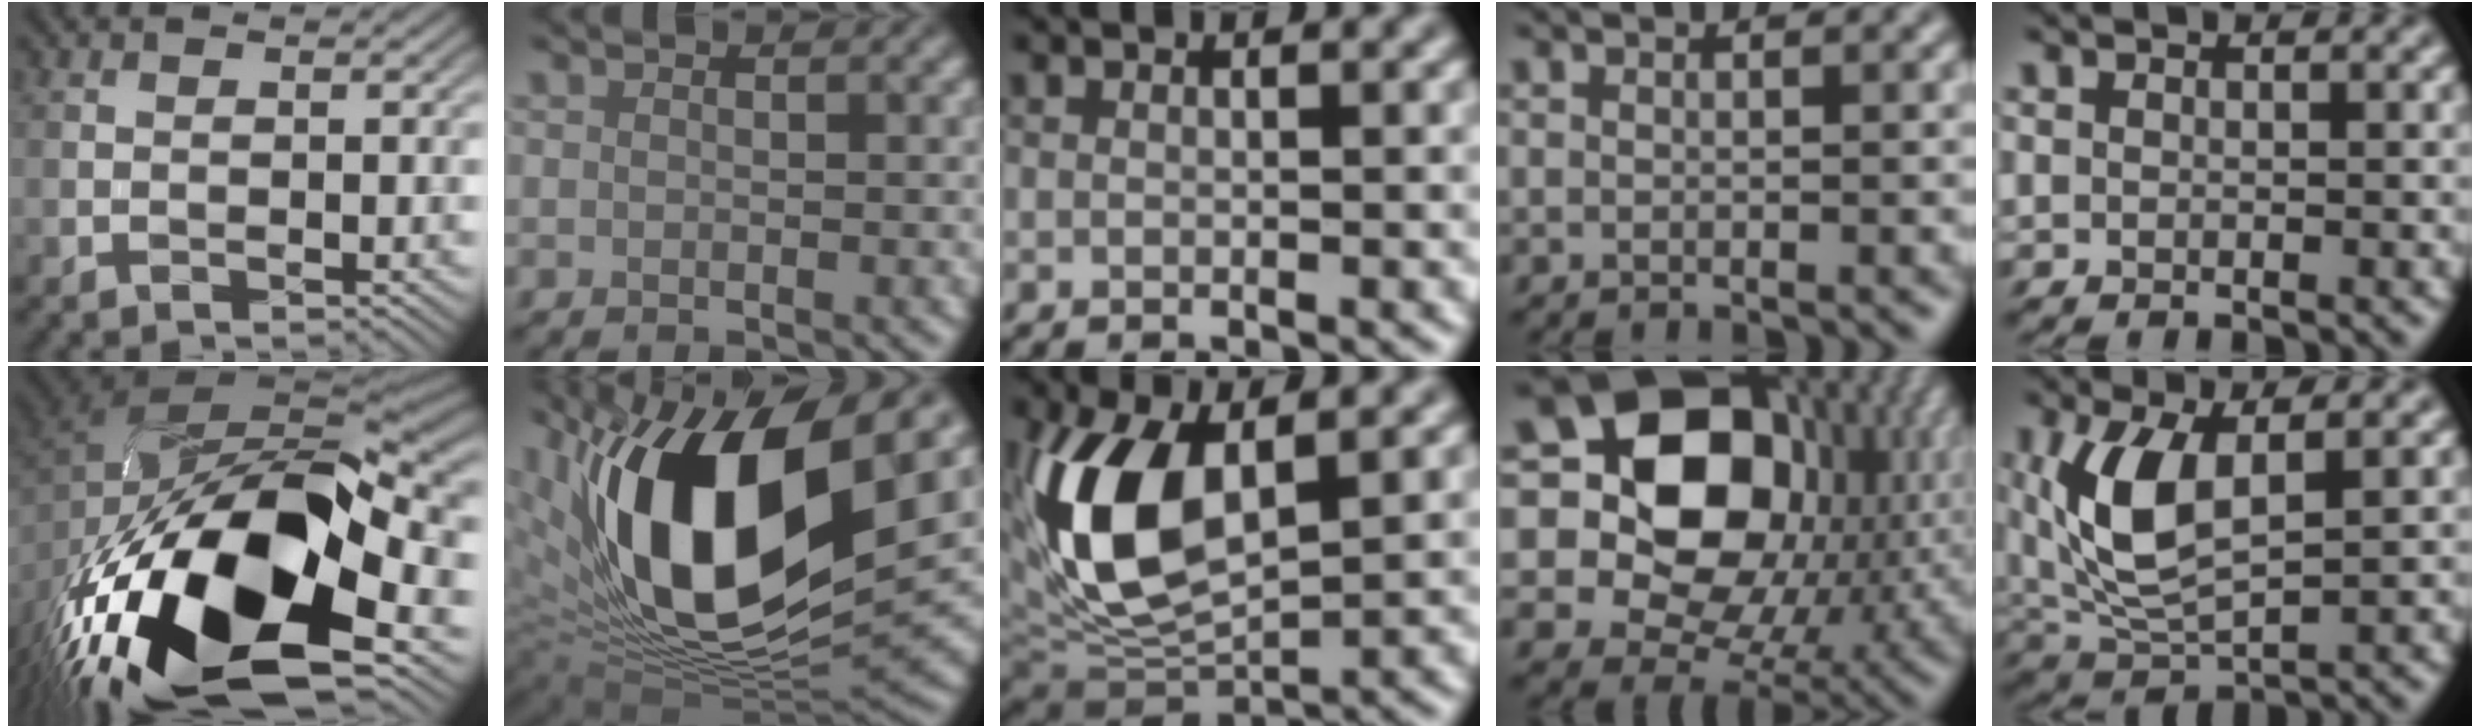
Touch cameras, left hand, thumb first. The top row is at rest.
{"thumb": {"total": 19.1, "force": [-7.1, 10.3, 14.5], "torque": [-0.310, -0.050, -0.102]}, "index": {"total": 17.7, "force": [5.3, 8.0, 14.9], "torque": [-0.271, 0.002, 0.084]}, "middle": {"total": 9.4, "force": [1.3, 4.7, 8.1], "torque": [-0.188, 0.003, 0.028]}, "ring": {"total": 18.8, "force": [3.5, 14.7, 11.1], "torque": [-0.216, 0.017, 0.083]}, "little": {"total": 6.4, "force": [0.9, 2.3, 5.9], "torque": [-0.136, 0.001, 0.013]}}